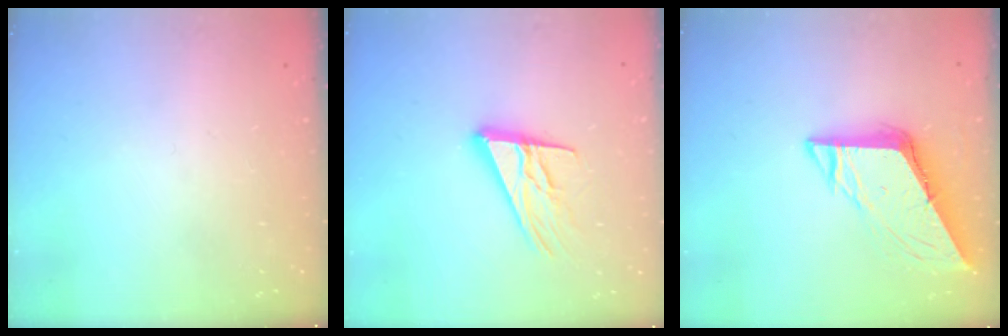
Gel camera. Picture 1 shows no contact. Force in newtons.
{"total": 14.9, "press": 14.6, "slide": 2.9}
{"total": 8.9, "press": 8.9, "slide": 1.0}